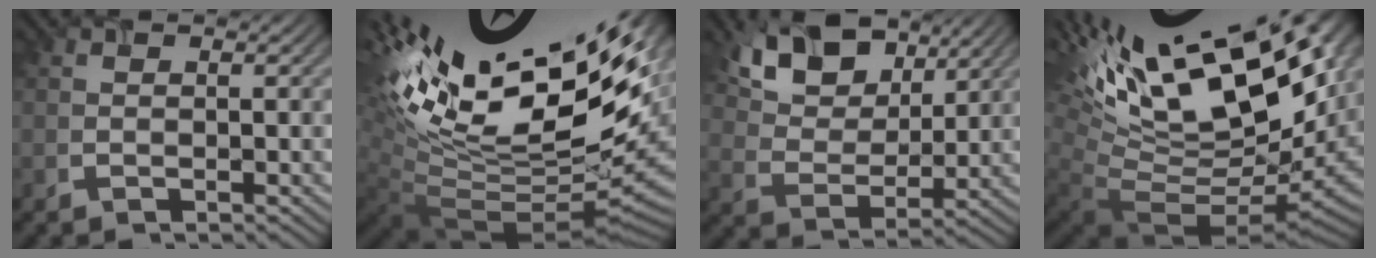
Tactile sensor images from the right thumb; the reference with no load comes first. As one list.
[{"total": 18.1, "force": [5.1, 7.7, 15.6], "torque": [-0.255, 0.002, 0.113]}, {"total": 10.5, "force": [6.4, 5.9, 5.8], "torque": [-0.143, 0.008, 0.117]}, {"total": 19.0, "force": [8.7, 7.7, 15.1], "torque": [-0.254, 0.026, 0.168]}]